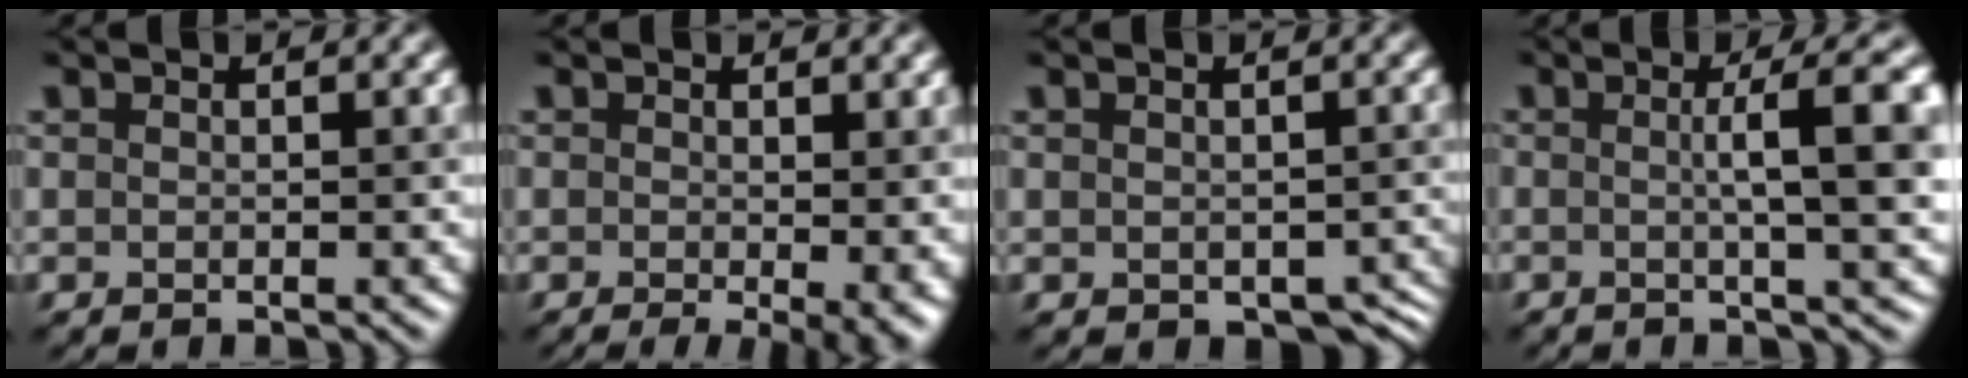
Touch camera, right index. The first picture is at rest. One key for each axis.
{"total": 4.1, "fx": -0.9, "fy": 0.7, "fz": 3.9, "tx": -0.045, "ty": -0.013, "tz": -0.002}
{"total": 3.7, "fx": -1.8, "fy": 2.3, "fz": 2.4, "tx": -0.025, "ty": -0.024, "tz": 0.001}
{"total": 6.6, "fx": 0.4, "fy": 1.0, "fz": 6.5, "tx": -0.082, "ty": 0.010, "tz": 0.011}